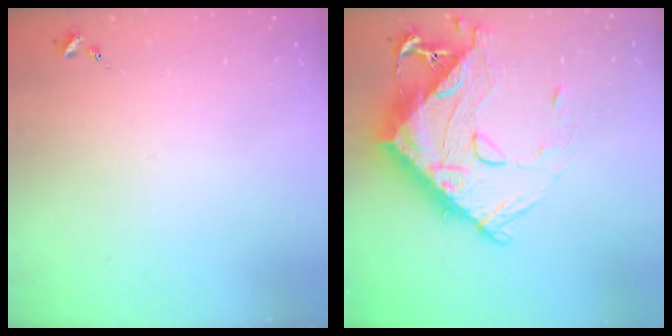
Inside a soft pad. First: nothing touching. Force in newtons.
{"total": 19.8, "press": 19.7, "slide": 2.2}